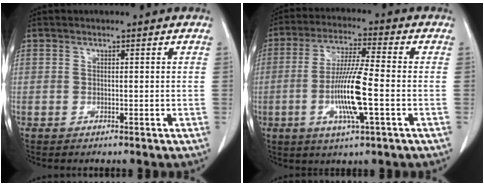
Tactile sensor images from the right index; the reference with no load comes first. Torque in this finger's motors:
{"motor_torque": [1.76, -0.19, 0.83, 0.21]}